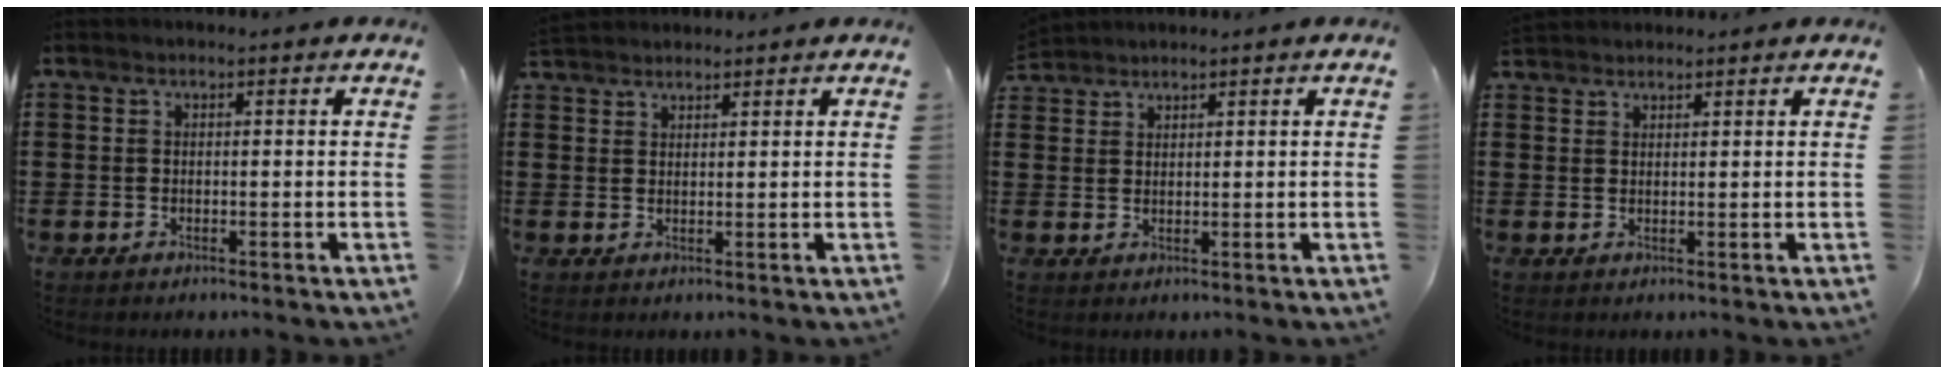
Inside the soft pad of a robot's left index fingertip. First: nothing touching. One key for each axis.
{"total": 1.8, "fx": 1.8, "fy": 0.2, "fz": -0.2, "tx": -0.001, "ty": 0.002, "tz": 0.037}
{"total": 1.8, "fx": 1.8, "fy": 0.1, "fz": -0.2, "tx": 0.000, "ty": 0.002, "tz": 0.036}
{"total": 1.5, "fx": 1.5, "fy": 0.1, "fz": -0.1, "tx": -0.001, "ty": 0.000, "tz": 0.029}